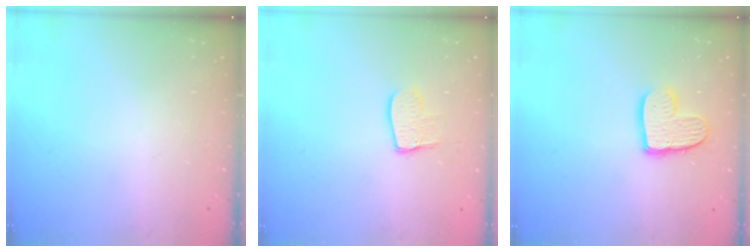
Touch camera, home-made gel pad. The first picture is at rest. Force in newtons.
{"total": 8.5, "press": 8.5, "slide": 0.7}
{"total": 10.6, "press": 10.6, "slide": 0.8}